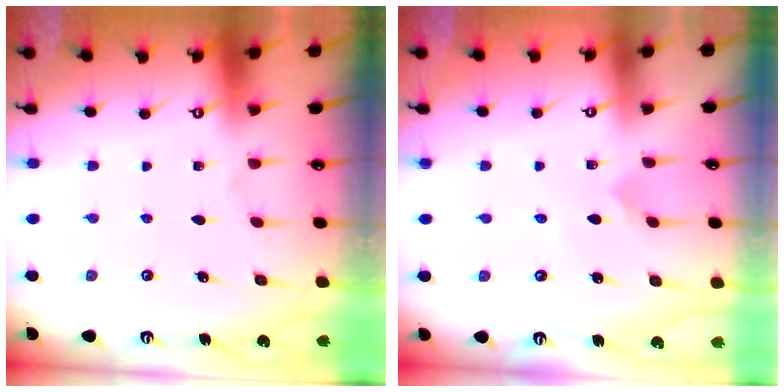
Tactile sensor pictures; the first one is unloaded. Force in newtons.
{"total": 1.3, "press": 1.3, "slide": 0.1}